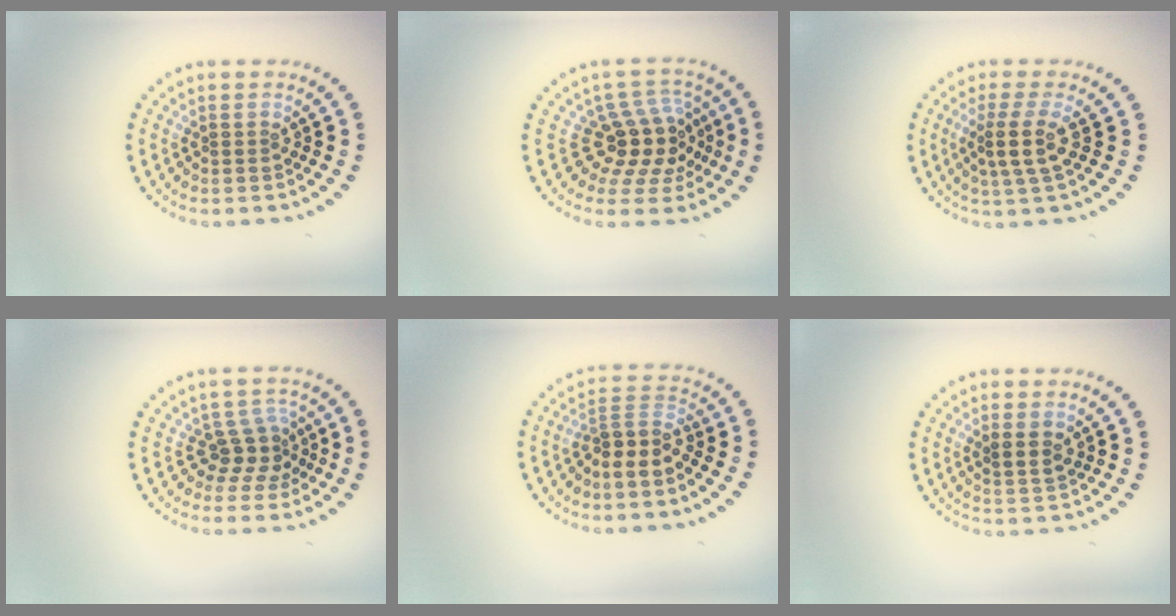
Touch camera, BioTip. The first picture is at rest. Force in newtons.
{"total": 4.2, "press": 3.5, "slide": 2.4}
{"total": 2.9, "press": 2.3, "slide": 1.8}
{"total": 2.6, "press": 1.9, "slide": 1.9}
{"total": 3.1, "press": 2.5, "slide": 1.8}
{"total": 1.8, "press": 1.4, "slide": 1.1}